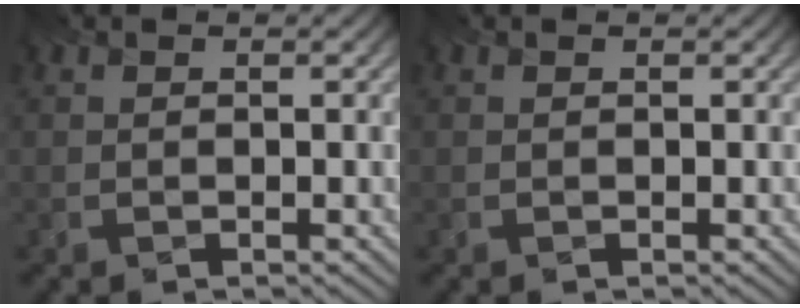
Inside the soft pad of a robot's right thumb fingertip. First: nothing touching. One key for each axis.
{"total": 0.0}